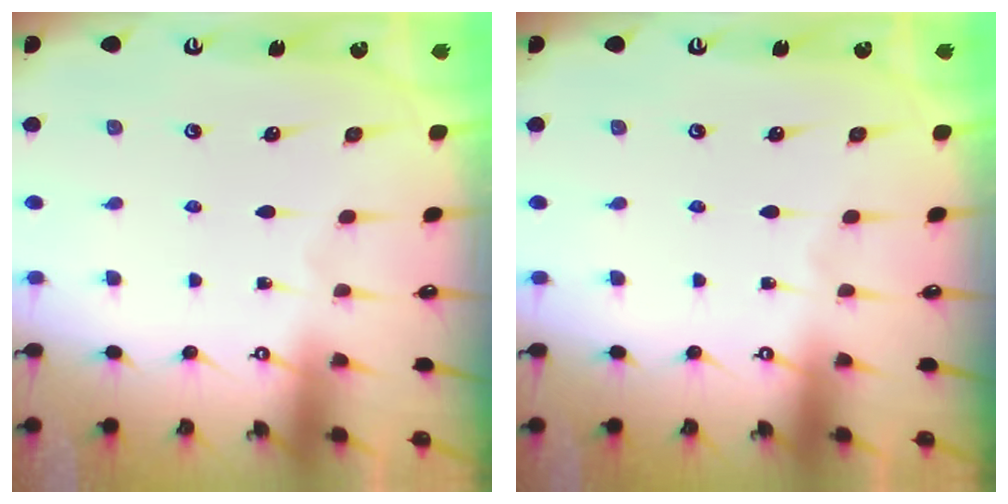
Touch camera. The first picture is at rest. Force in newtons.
{"total": 0.0}